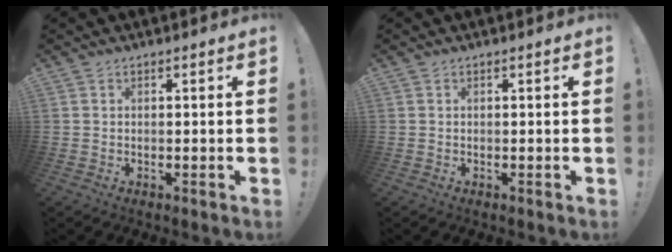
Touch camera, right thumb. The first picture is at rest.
{"total": 0.0}